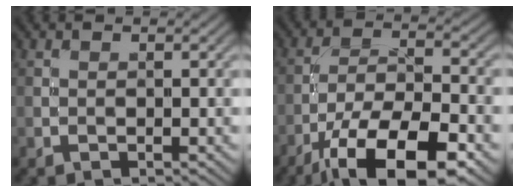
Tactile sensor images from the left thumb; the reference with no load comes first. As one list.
[{"total": 13.9, "force": [-8.3, 4.6, 10.2], "torque": [-0.190, -0.010, -0.147]}]